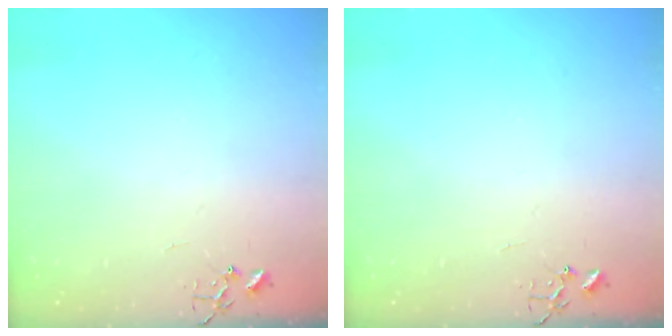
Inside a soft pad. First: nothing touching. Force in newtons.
{"total": 0.0}